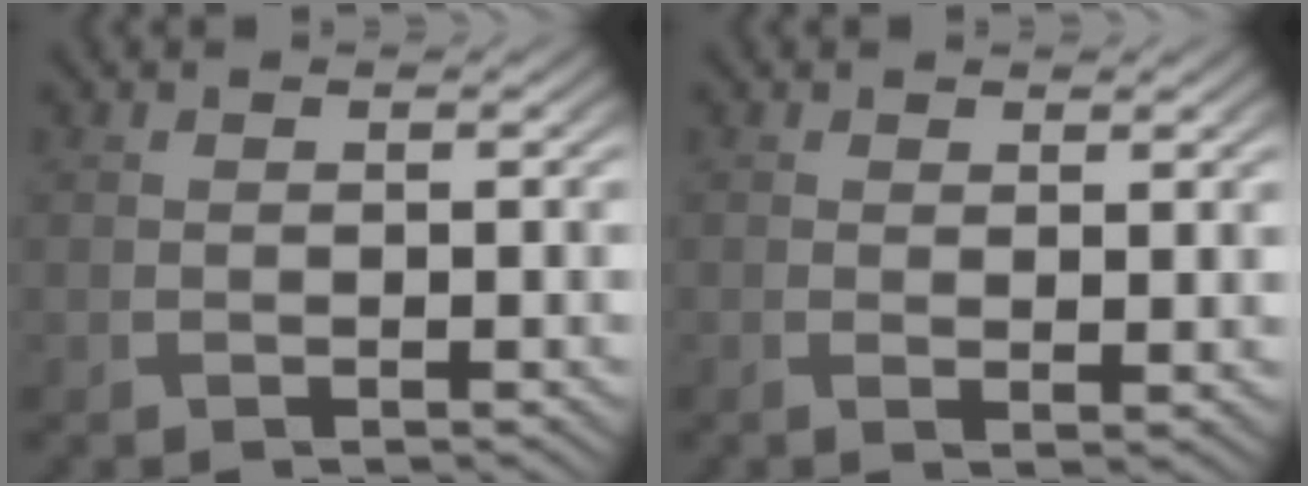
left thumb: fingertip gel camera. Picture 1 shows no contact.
{"total": 1.2, "force": [0.9, 0.0, 0.7], "torque": [-0.014, 0.002, 0.011]}